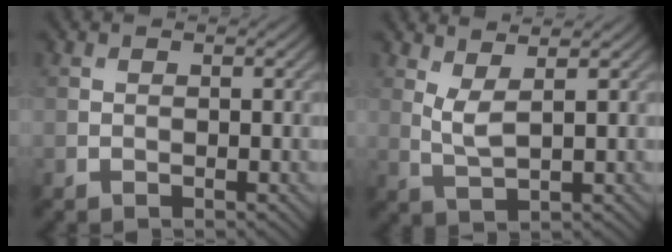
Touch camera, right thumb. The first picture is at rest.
{"total": 2.8, "force": [1.6, 0.5, 2.3], "torque": [-0.058, -0.003, 0.038]}